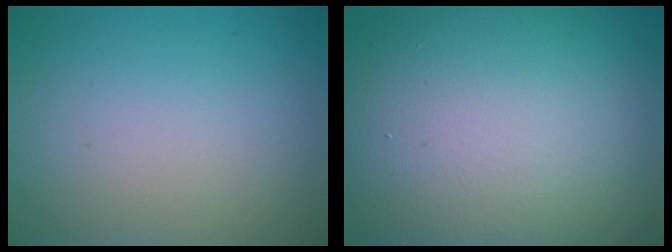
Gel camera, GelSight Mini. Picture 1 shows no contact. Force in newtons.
{"total": 16.7, "press": 16.7, "slide": 0.9}